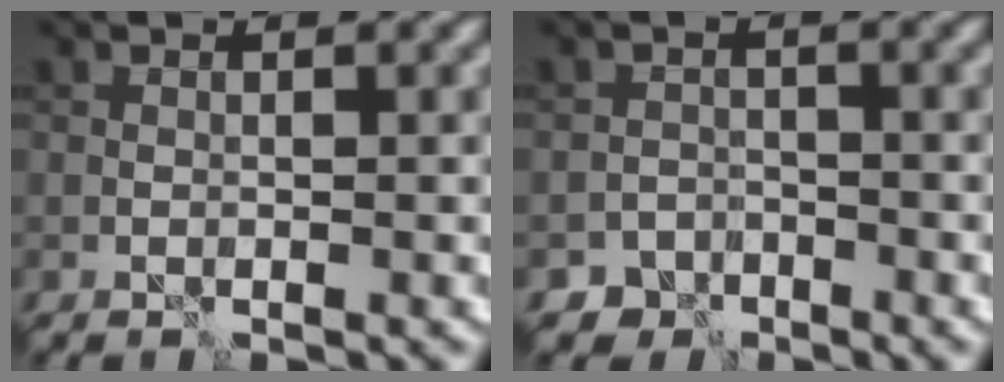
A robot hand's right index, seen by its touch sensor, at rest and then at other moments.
{"total": 2.9, "force": [-2.3, 1.7, 0.0], "torque": [0.018, 0.005, -0.038]}